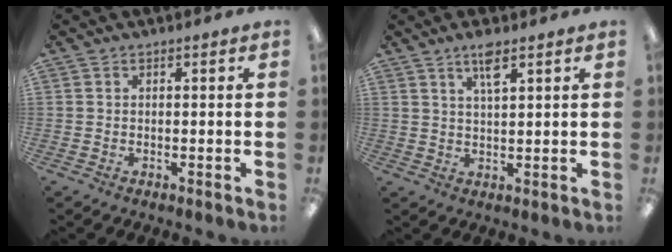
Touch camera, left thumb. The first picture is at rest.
{"total": 4.5, "force": [3.0, 0.9, 3.2], "torque": [-0.056, -0.004, 0.049]}